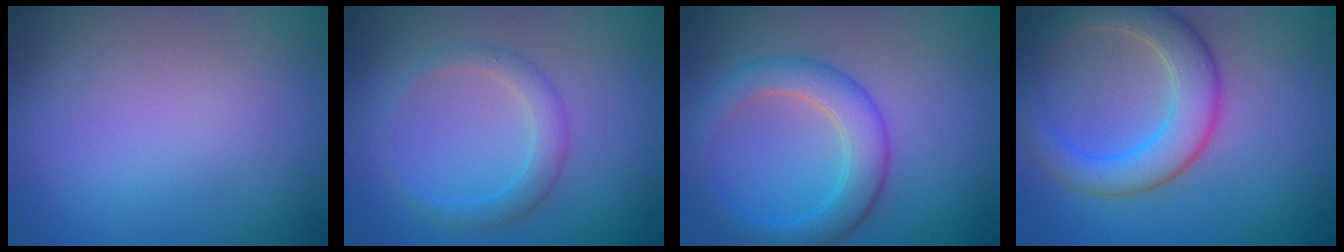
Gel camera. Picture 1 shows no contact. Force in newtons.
{"total": 2.4, "press": 2.3, "slide": 0.2}
{"total": 4.2, "press": 4.2, "slide": 0.1}
{"total": 5.8, "press": 5.7, "slide": 0.3}